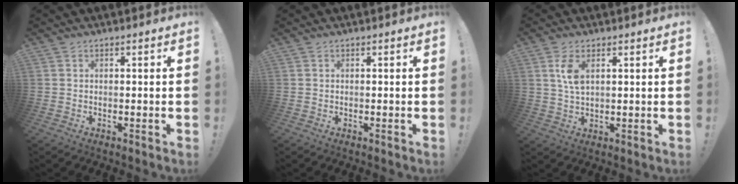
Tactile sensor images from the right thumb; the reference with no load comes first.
{"total": 0.0}
{"total": 5.5, "force": [2.0, 2.4, 4.5], "torque": [-0.083, -0.008, 0.031]}